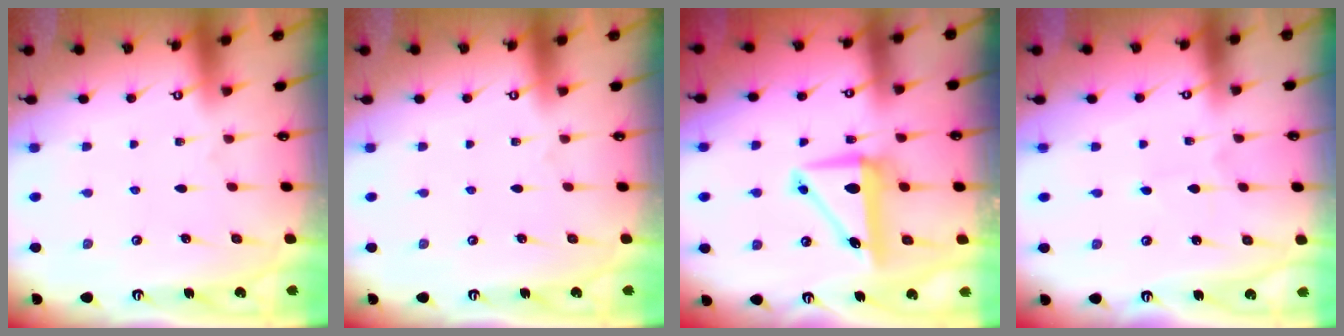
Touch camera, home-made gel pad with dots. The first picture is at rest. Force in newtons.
{"total": 0.0}
{"total": 7.9, "press": 7.7, "slide": 1.9}
{"total": 1.8, "press": 1.8, "slide": 0.2}